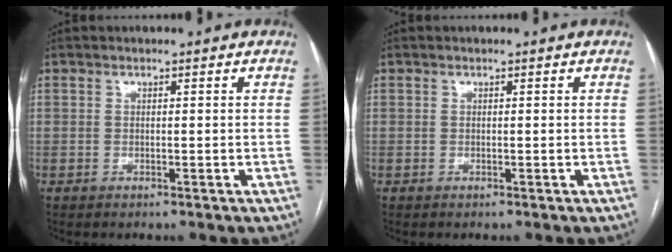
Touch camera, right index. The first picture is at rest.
{"total": 0.0}